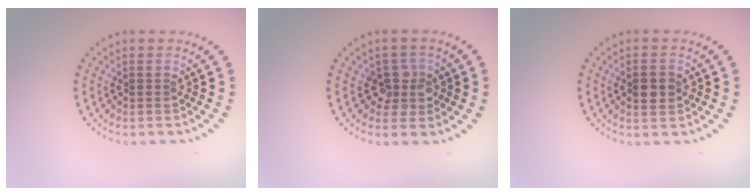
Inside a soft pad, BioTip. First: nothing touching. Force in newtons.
{"total": 2.4, "press": 2.1, "slide": 1.2}
{"total": 2.7, "press": 2.7, "slide": 0.0}